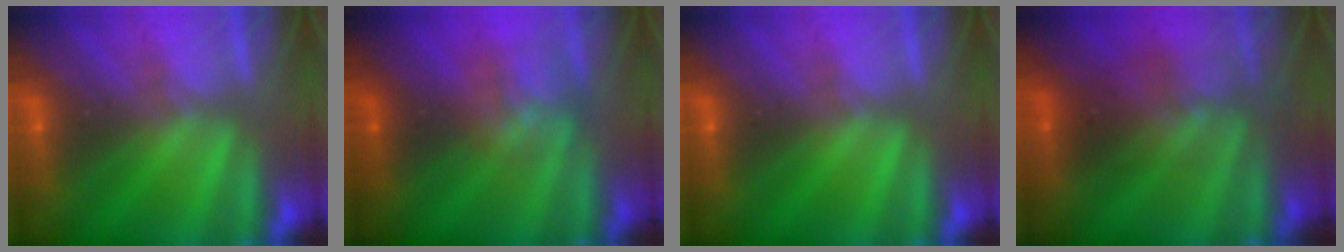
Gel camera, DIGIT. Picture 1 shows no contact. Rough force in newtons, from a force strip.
{"total": 2.6}
{"total": 0.0}
{"total": 2.2}